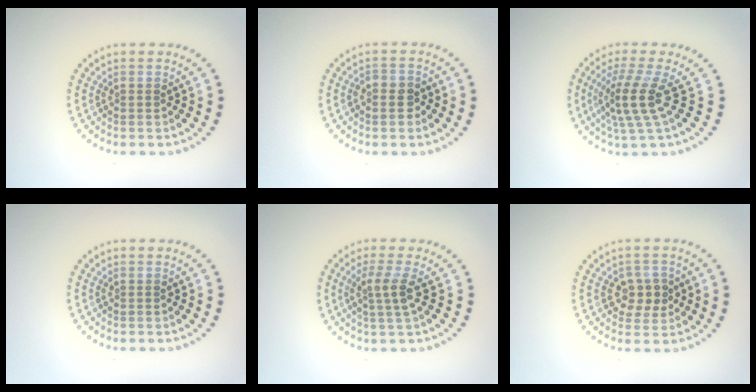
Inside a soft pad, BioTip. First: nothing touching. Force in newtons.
{"total": 1.4, "press": 1.3, "slide": 0.5}
{"total": 3.9, "press": 2.8, "slide": 2.7}
{"total": 0.0}
{"total": 2.6, "press": 2.0, "slide": 1.6}
{"total": 2.8, "press": 2.7, "slide": 0.7}